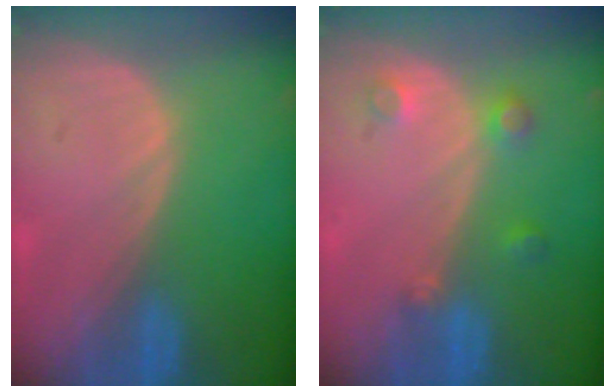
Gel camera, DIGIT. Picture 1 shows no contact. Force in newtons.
{"total": 3.5, "press": 3.1, "slide": 1.7}